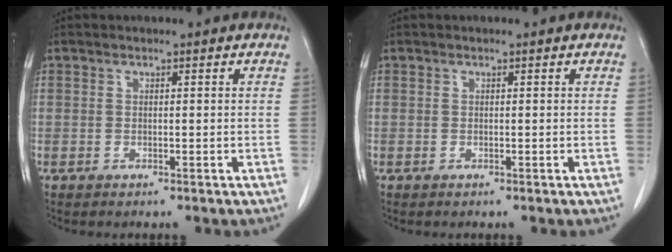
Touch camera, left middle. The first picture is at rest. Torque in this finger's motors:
{"motor_torque": [-0.13, -0.13, 0.00, -0.01]}